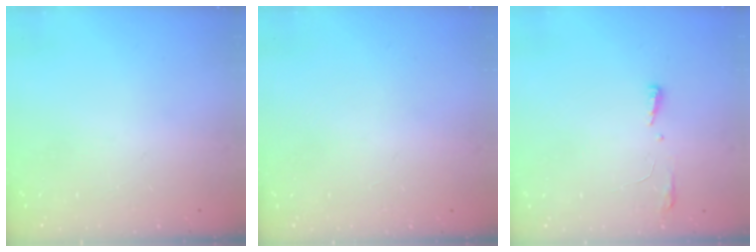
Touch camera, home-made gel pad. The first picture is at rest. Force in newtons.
{"total": 1.1, "press": 0.8, "slide": 0.7}
{"total": 3.8, "press": 3.6, "slide": 1.2}